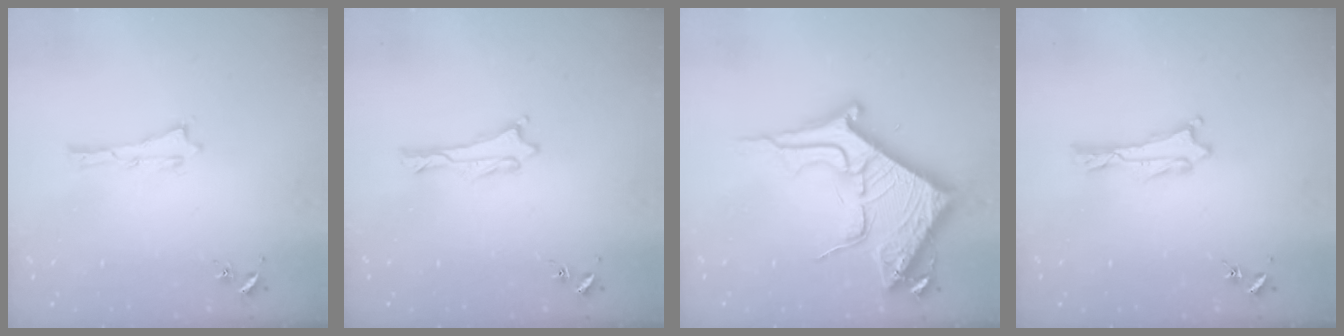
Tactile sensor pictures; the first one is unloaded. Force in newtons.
{"total": 0.0}
{"total": 13.9, "press": 13.9, "slide": 1.5}
{"total": 0.6, "press": 0.6, "slide": 0.1}